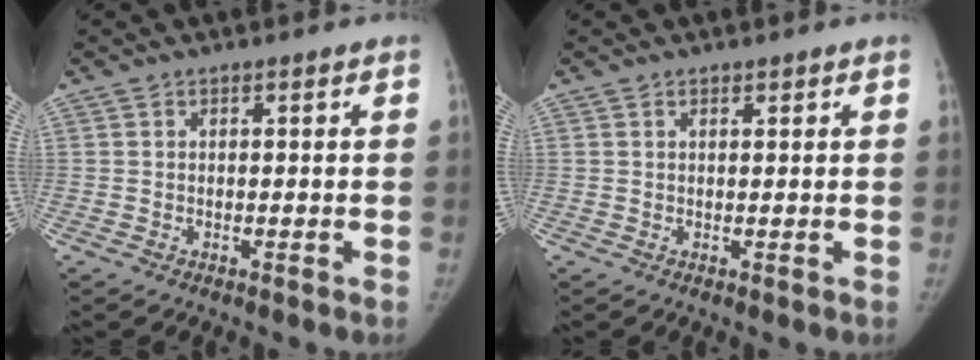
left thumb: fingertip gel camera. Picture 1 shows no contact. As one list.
[{"total": 0.8, "force": [0.6, 0.3, 0.4], "torque": [-0.009, -0.003, 0.009]}]